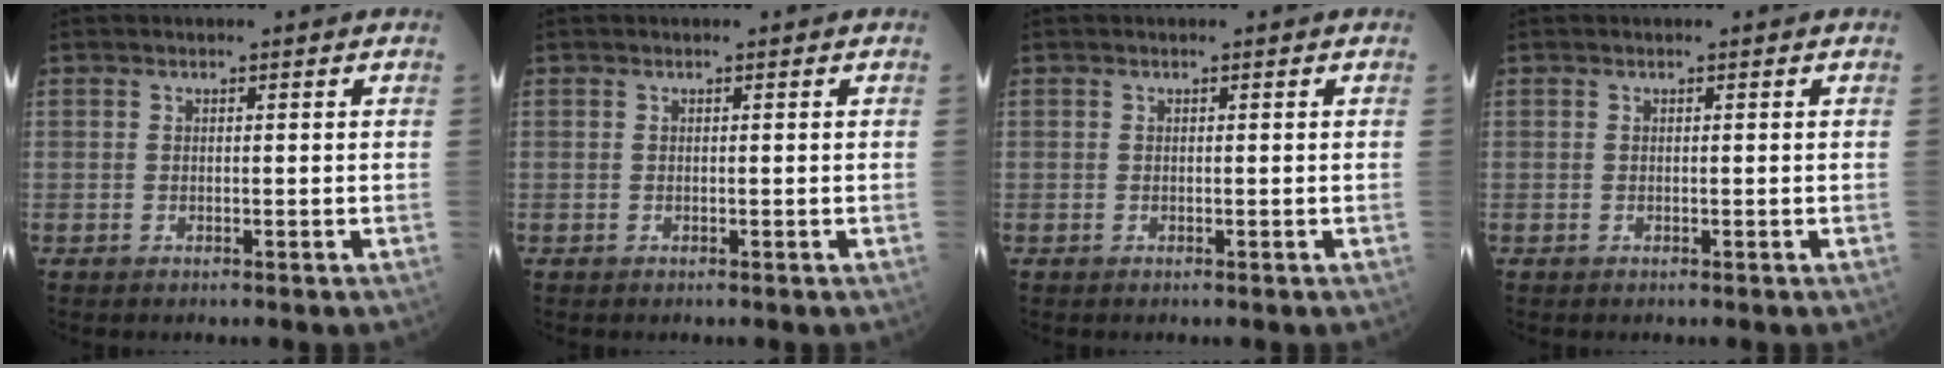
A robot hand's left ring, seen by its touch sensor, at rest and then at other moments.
{"total": 0.0}
{"total": 0.0}
{"total": 0.0}